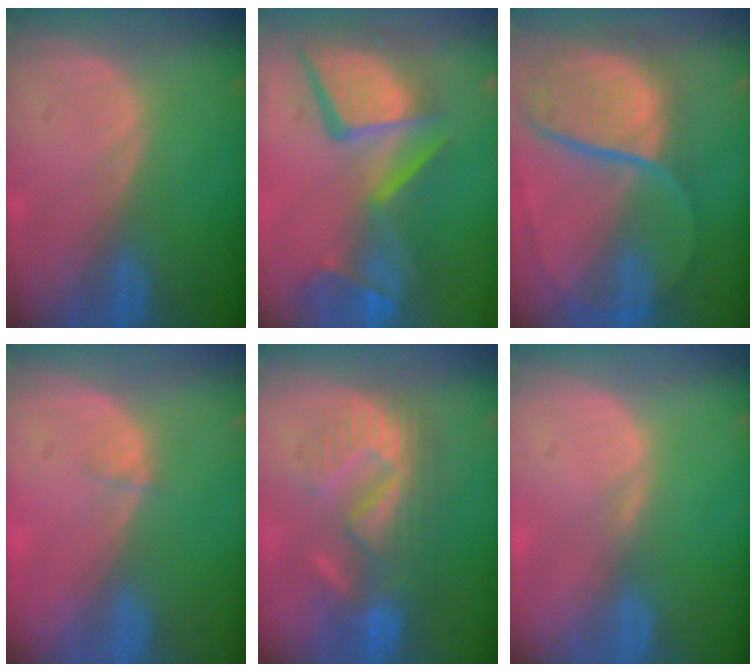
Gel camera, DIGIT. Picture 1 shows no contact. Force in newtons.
{"total": 13.8, "press": 11.3, "slide": 8.0}
{"total": 11.4, "press": 9.4, "slide": 6.4}
{"total": 0.8, "press": 0.7, "slide": 0.4}
{"total": 8.9, "press": 8.8, "slide": 1.5}
{"total": 0.7, "press": 0.7, "slide": 0.2}